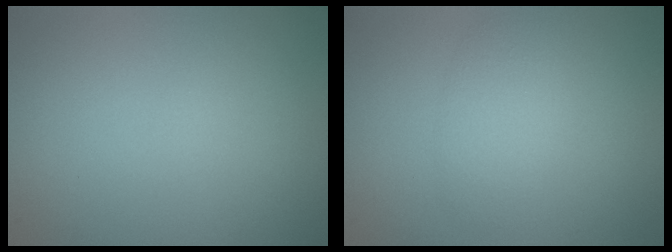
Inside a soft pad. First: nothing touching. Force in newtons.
{"total": 2.1, "press": 2.1, "slide": 0.1}